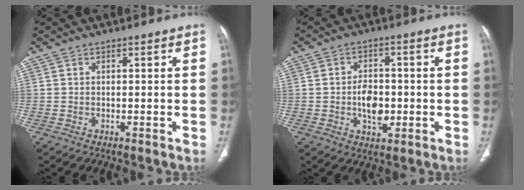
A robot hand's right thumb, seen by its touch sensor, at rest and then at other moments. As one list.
[{"total": 6.6, "force": [-1.0, 4.2, 5.0], "torque": [-0.067, 0.006, -0.014]}]